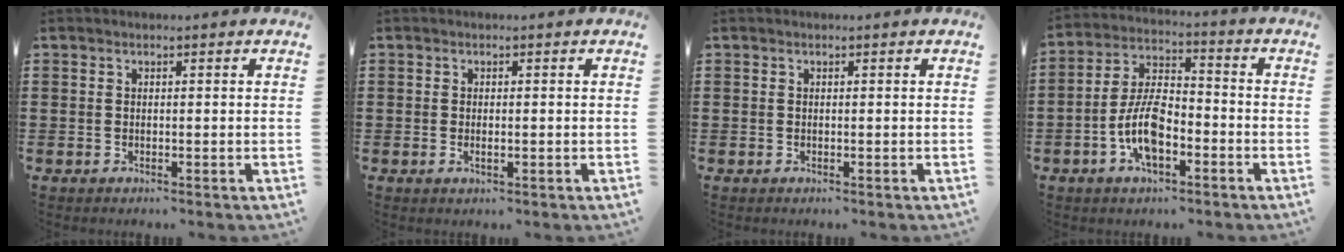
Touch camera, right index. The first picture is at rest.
{"total": 0.9, "force": [-0.1, 0.3, 0.8], "torque": [-0.015, -0.001, -0.001]}
{"total": 0.0}
{"total": 8.7, "force": [-3.3, 4.1, 6.9], "torque": [-0.162, 0.001, -0.069]}